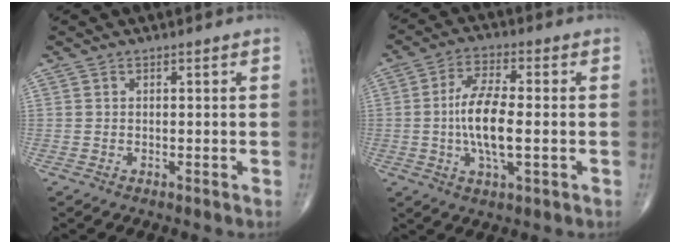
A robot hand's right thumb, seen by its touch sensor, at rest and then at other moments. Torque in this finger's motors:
{"motor_torque": [2.41, 2.60, 1.27, -0.31, 0.44]}